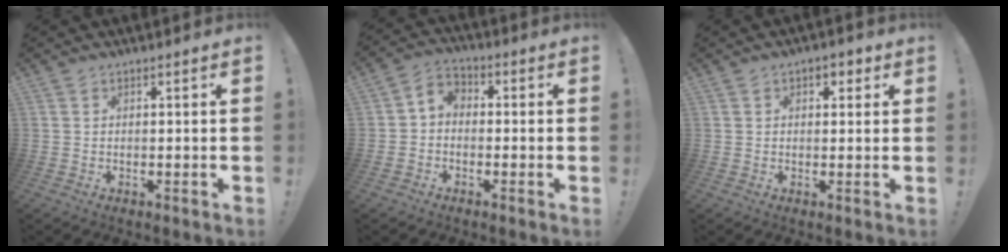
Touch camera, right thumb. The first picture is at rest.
{"total": 4.5, "force": [-2.0, 3.5, 1.8], "torque": [-0.032, 0.019, -0.035]}
{"total": 2.6, "force": [0.7, 1.8, 1.6], "torque": [-0.016, 0.003, 0.009]}